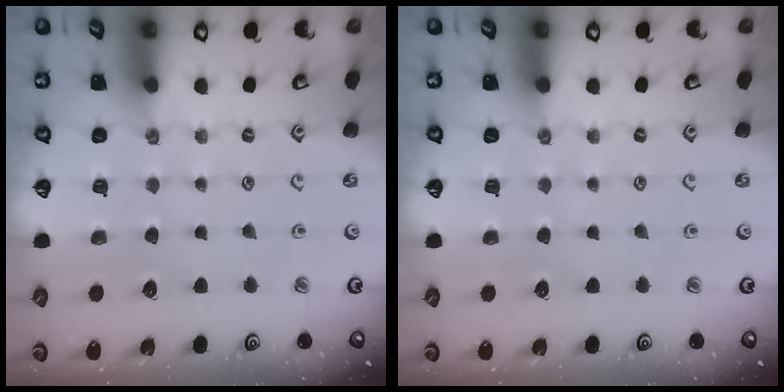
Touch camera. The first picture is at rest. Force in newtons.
{"total": 0.0}